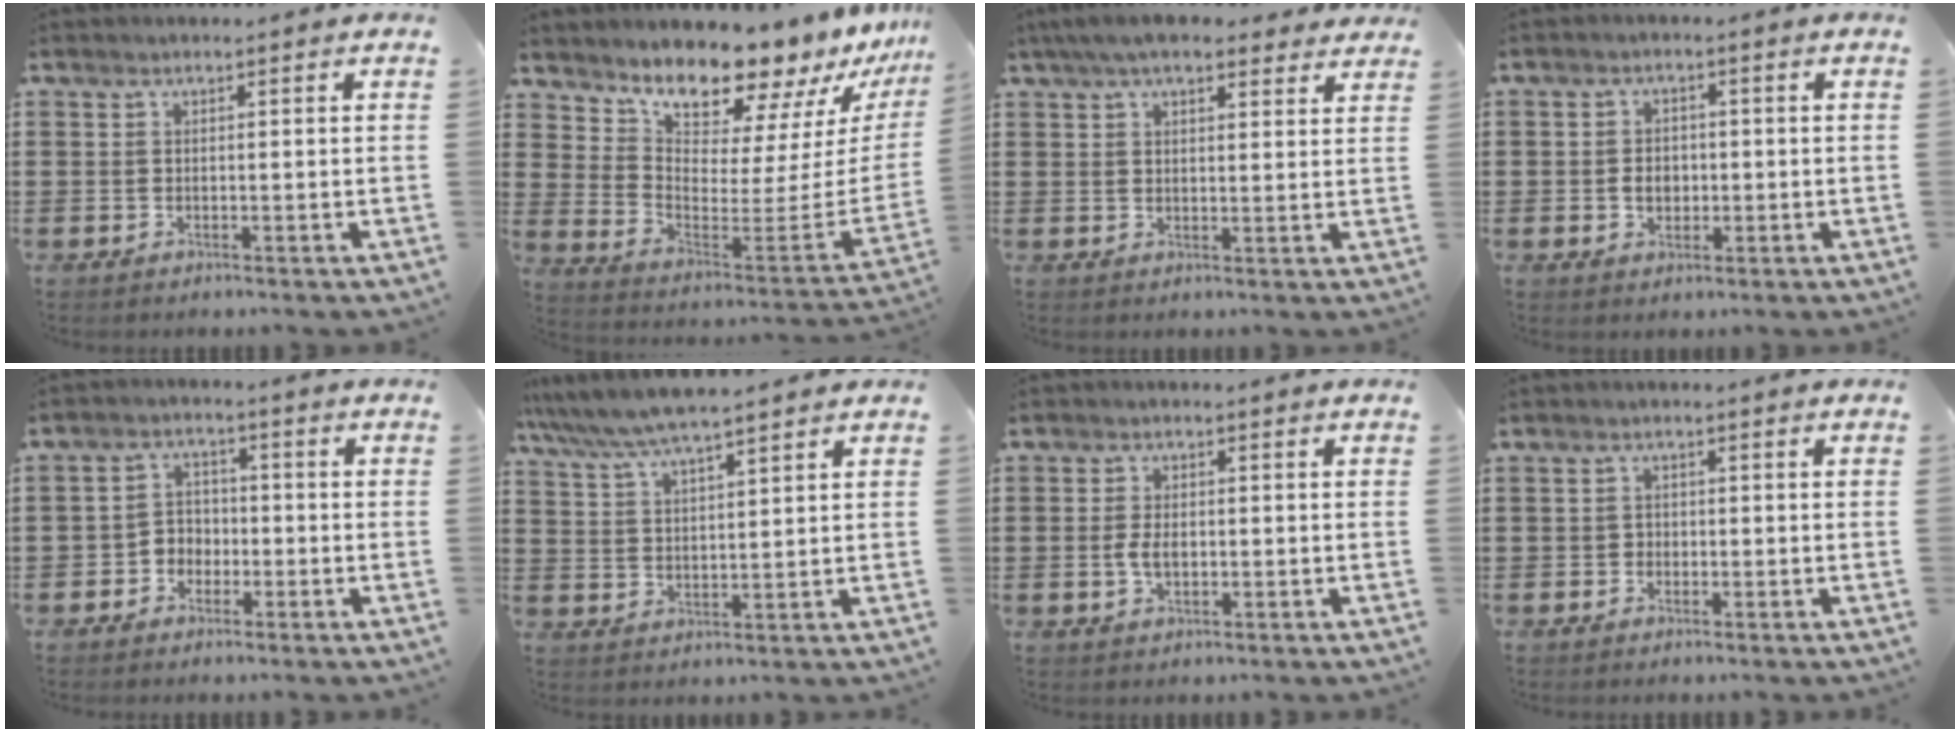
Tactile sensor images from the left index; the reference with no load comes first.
{"total": 10.5, "force": [10.2, 1.9, 1.8], "torque": [-0.053, -0.106, 0.176]}
{"total": 6.3, "force": [5.1, 1.6, 3.3], "torque": [-0.077, -0.001, 0.094]}
{"total": 3.0, "force": [-0.3, 2.3, 1.9], "torque": [-0.033, 0.002, -0.010]}
{"total": 3.4, "force": [-2.0, 2.6, 0.8], "torque": [-0.026, 0.008, -0.045]}
{"total": 6.0, "force": [5.3, 0.4, 2.7], "torque": [-0.070, -0.018, 0.094]}
{"total": 3.3, "force": [-0.3, 1.8, 2.8], "torque": [-0.068, -0.001, -0.011]}
{"total": 1.1, "force": [-0.4, 0.9, 0.3], "torque": [-0.010, 0.003, -0.011]}